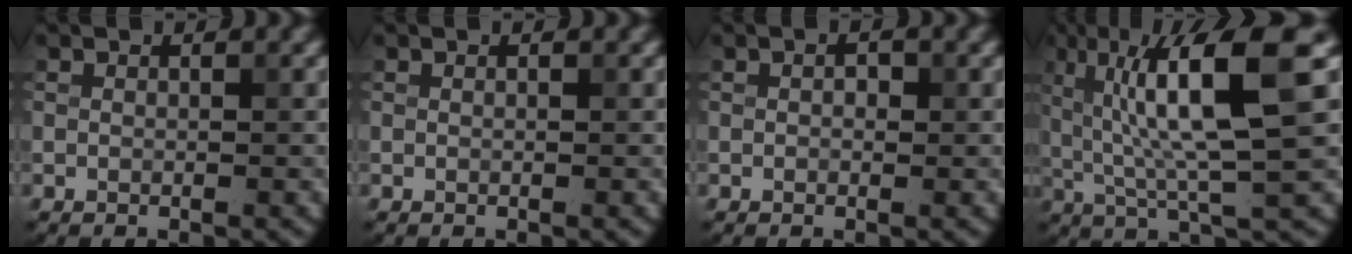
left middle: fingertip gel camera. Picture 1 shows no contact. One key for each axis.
{"total": 0.0}
{"total": 0.9, "fx": 0.1, "fy": 0.6, "fz": 0.7, "tx": -0.008, "ty": 0.000, "tz": 0.001}
{"total": 10.3, "fx": 2.4, "fy": 2.0, "fz": 9.8, "tx": -0.156, "ty": 0.007, "tz": 0.044}